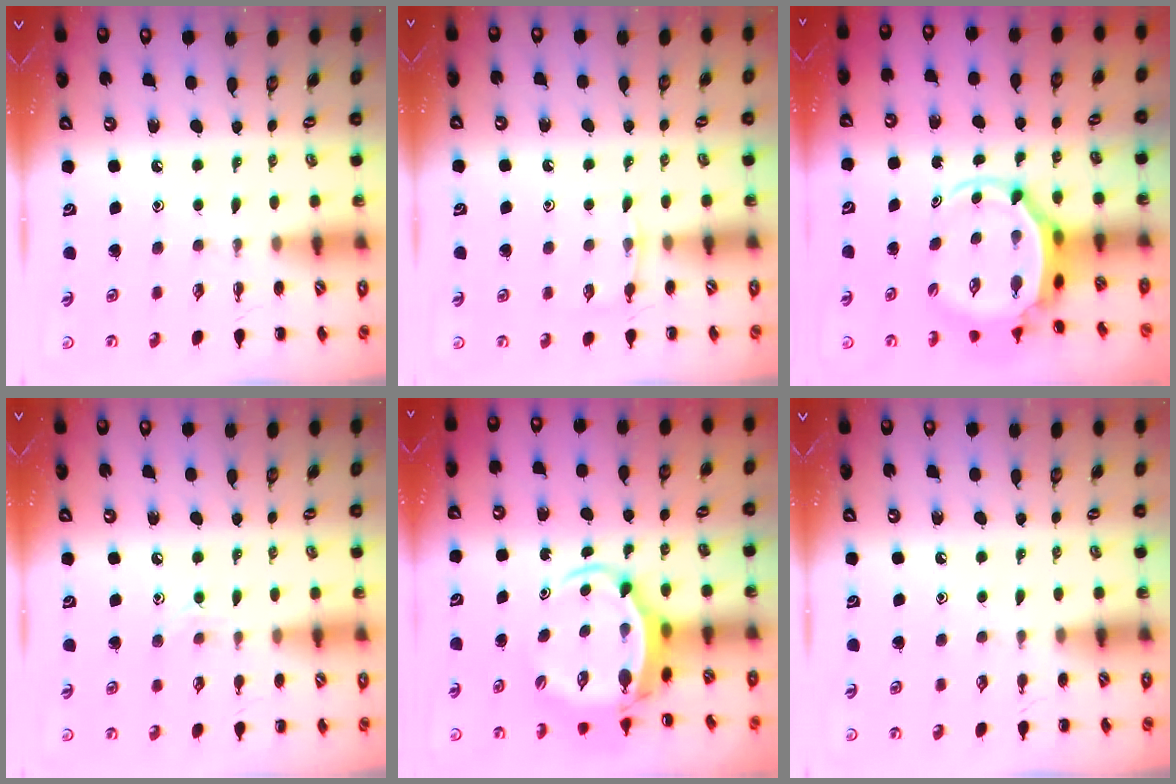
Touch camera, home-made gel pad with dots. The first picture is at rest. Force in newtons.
{"total": 4.0, "press": 3.8, "slide": 1.3}
{"total": 5.1, "press": 5.0, "slide": 1.0}
{"total": 7.1, "press": 6.9, "slide": 1.5}
{"total": 6.3, "press": 6.2, "slide": 1.4}
{"total": 0.9, "press": 0.9, "slide": 0.2}